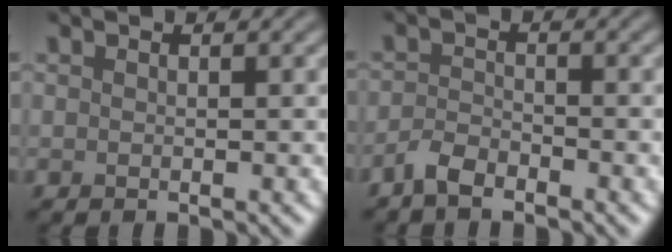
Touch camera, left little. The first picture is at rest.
{"total": 2.2, "force": [-1.8, 0.6, 1.0], "torque": [-0.024, 0.003, -0.042]}